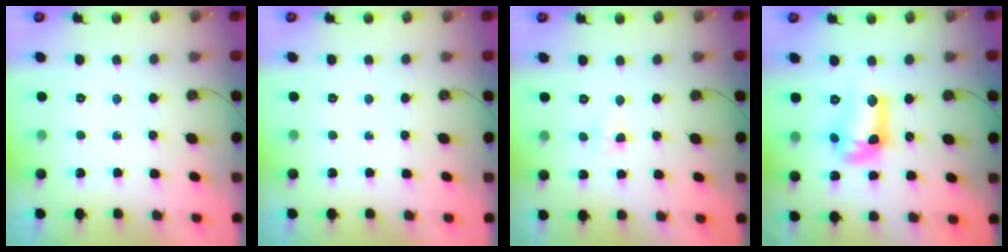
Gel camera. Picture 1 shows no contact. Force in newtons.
{"total": 0.0}
{"total": 3.3, "press": 3.3, "slide": 0.7}
{"total": 13.3, "press": 12.7, "slide": 4.0}